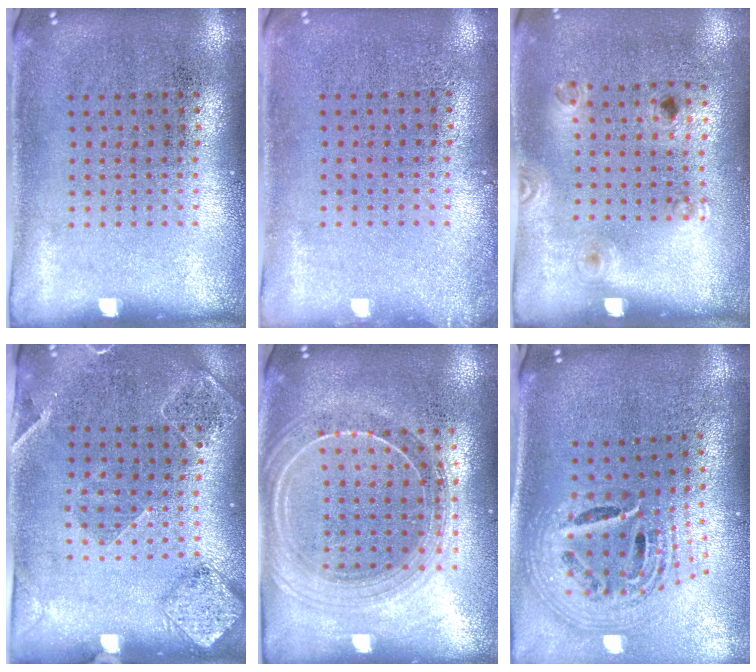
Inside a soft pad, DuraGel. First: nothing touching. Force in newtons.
{"total": 0.7, "press": 0.7, "slide": 0.1}
{"total": 1.3, "press": 0.9, "slide": 1.0}
{"total": 1.6, "press": 1.6, "slide": 0.3}
{"total": 2.1, "press": 1.9, "slide": 1.0}
{"total": 2.7, "press": 1.8, "slide": 2.0}